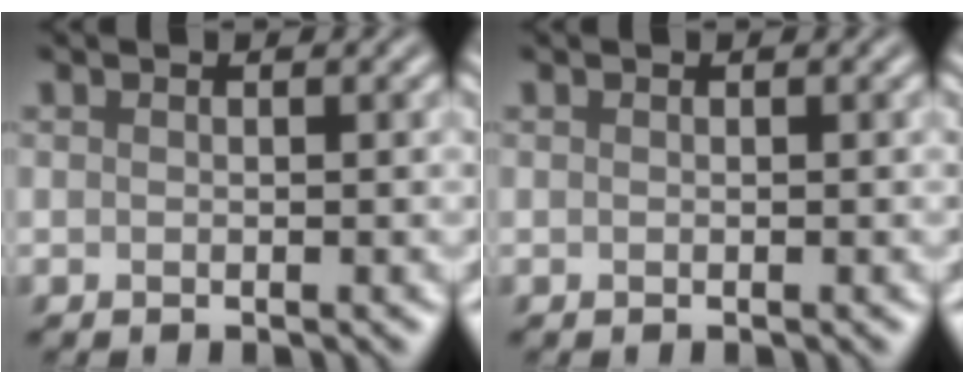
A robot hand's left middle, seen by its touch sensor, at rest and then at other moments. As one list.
[{"total": 0.0}]